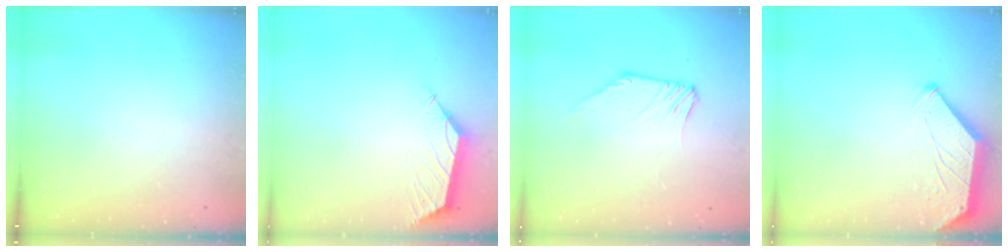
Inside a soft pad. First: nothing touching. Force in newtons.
{"total": 2.6, "press": 2.5, "slide": 0.7}
{"total": 0.7, "press": 0.5, "slide": 0.4}
{"total": 0.0}